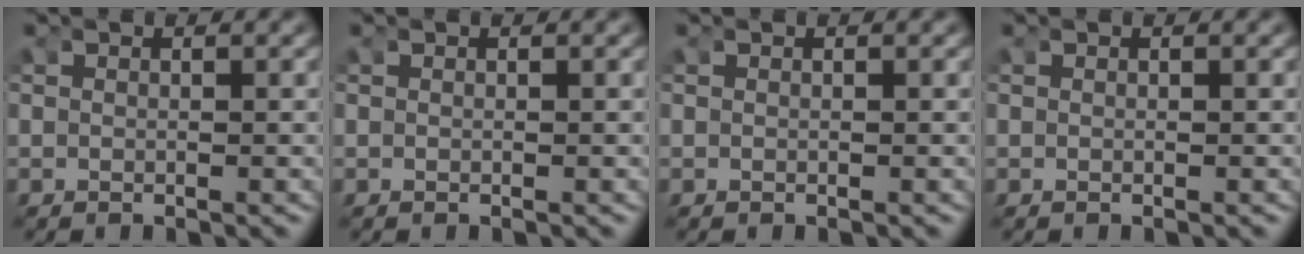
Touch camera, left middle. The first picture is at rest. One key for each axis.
{"total": 0.0}
{"total": 0.0}
{"total": 0.0}